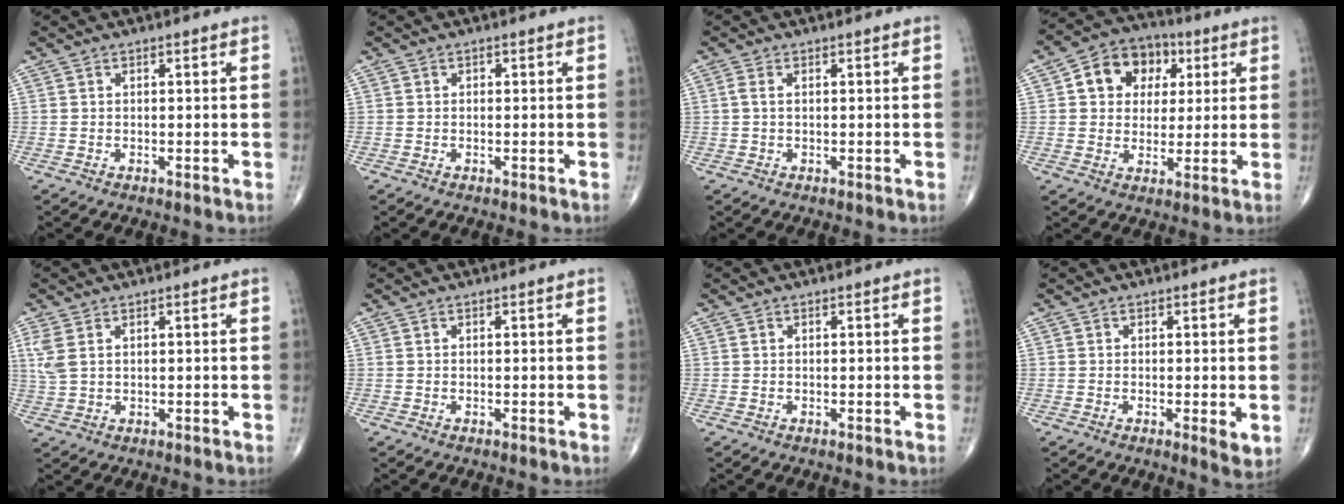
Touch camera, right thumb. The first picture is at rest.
{"total": 0.0}
{"total": 1.5, "force": [0.3, 0.6, 1.3], "torque": [-0.036, 0.007, 0.007]}
{"total": 11.4, "force": [3.3, 9.1, 5.9], "torque": [-0.054, 0.003, 0.047]}
{"total": 3.9, "force": [1.5, 2.1, 2.9], "torque": [-0.080, 0.005, 0.039]}
{"total": 0.0}
{"total": 0.0}
{"total": 2.6, "force": [-0.3, 0.7, 2.5], "torque": [-0.038, -0.010, -0.007]}